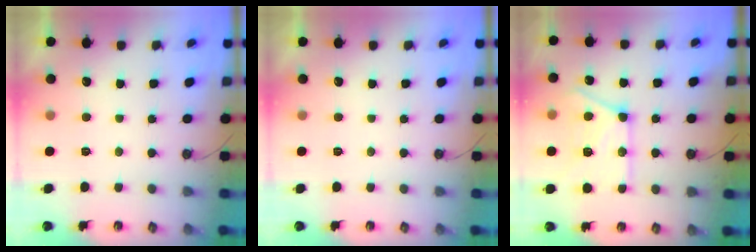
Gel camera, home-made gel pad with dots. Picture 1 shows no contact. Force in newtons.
{"total": 0.0}
{"total": 17.3, "press": 17.2, "slide": 1.5}